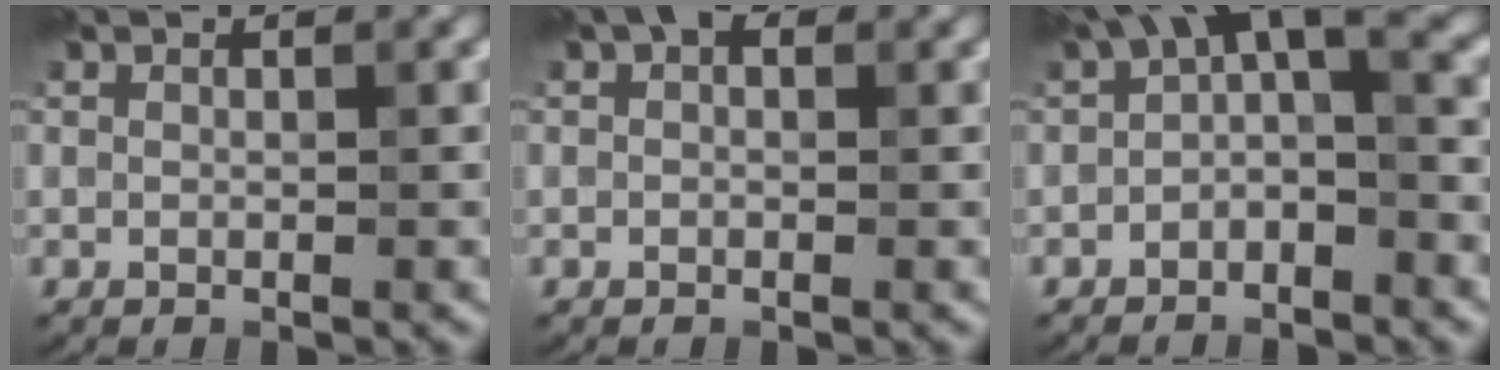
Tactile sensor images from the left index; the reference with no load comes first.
{"total": 1.0, "force": [0.4, 0.6, 0.7], "torque": [-0.010, 0.005, -0.002]}
{"total": 4.5, "force": [-0.2, 2.0, 4.0], "torque": [-0.046, 0.027, -0.020]}